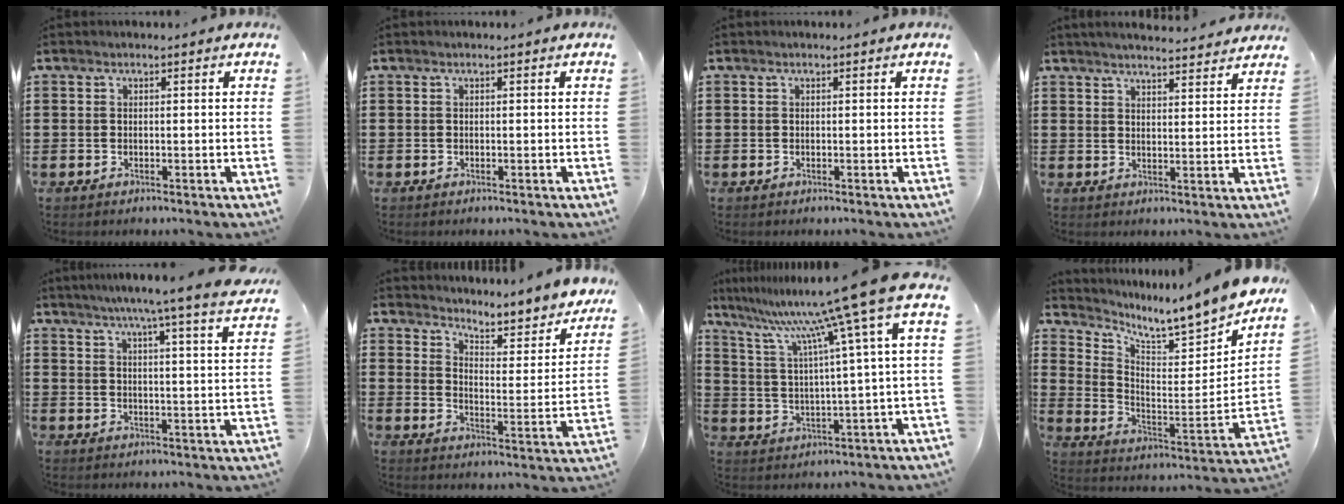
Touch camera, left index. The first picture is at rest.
{"total": 0.0}
{"total": 0.0}
{"total": 3.5, "force": [3.4, -0.3, 0.7], "torque": [-0.024, -0.017, 0.060]}
{"total": 6.2, "force": [5.3, -1.3, 3.0], "torque": [-0.077, -0.031, 0.086]}
{"total": 4.3, "force": [4.2, -0.4, 0.7], "torque": [-0.032, -0.050, 0.064]}
{"total": 12.9, "force": [8.8, -1.7, 9.3], "torque": [-0.207, -0.057, 0.130]}
{"total": 7.0, "force": [6.6, 0.2, 2.3], "torque": [-0.058, -0.073, 0.100]}